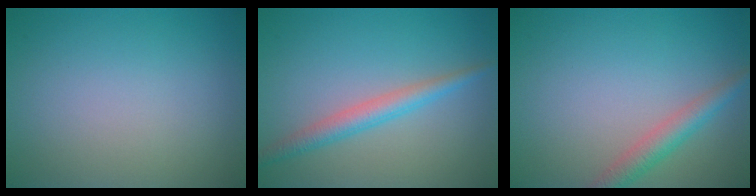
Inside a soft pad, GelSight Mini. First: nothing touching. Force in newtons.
{"total": 2.7, "press": 2.7, "slide": 0.1}
{"total": 2.8, "press": 2.8, "slide": 0.1}